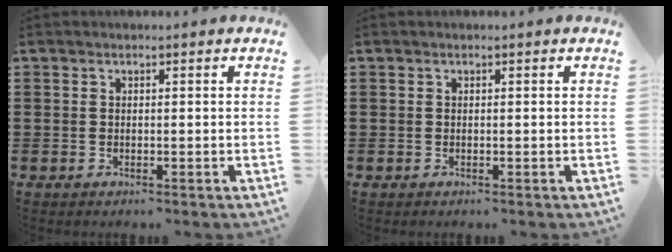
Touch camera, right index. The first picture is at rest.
{"total": 0.0}